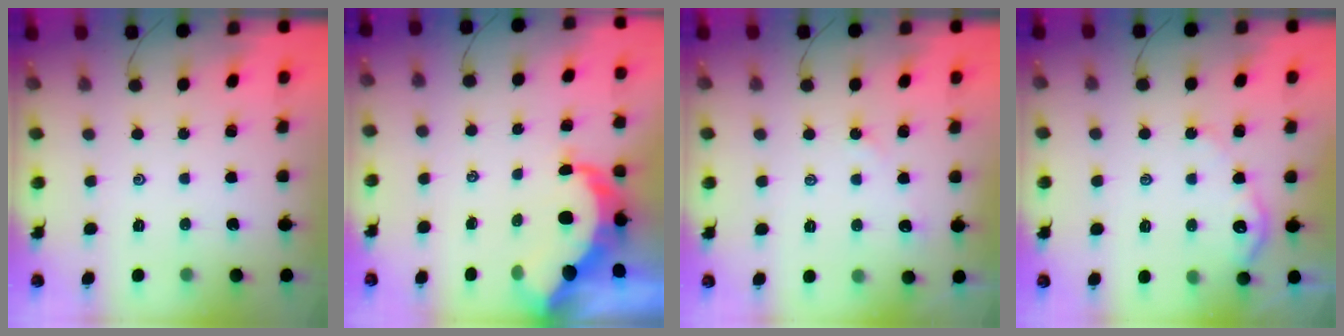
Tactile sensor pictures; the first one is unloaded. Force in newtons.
{"total": 9.2, "press": 9.2, "slide": 0.9}
{"total": 2.9, "press": 2.8, "slide": 0.6}
{"total": 4.6, "press": 4.6, "slide": 0.4}